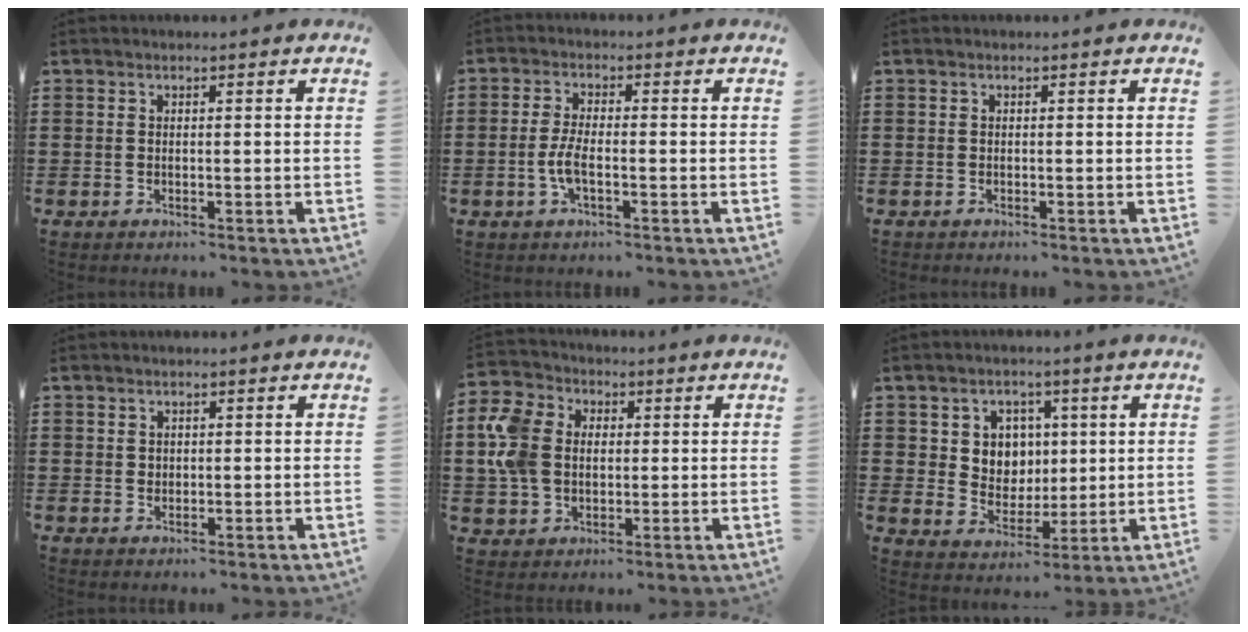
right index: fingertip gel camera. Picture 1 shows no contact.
{"total": 3.7, "force": [-1.2, 0.9, 3.4], "torque": [-0.081, -0.004, -0.028]}
{"total": 0.0}
{"total": 0.7, "force": [0.3, 0.6, 0.2], "torque": [-0.007, 0.000, 0.007]}
{"total": 8.6, "force": [1.1, 7.1, 4.7], "torque": [-0.143, 0.014, 0.015]}
{"total": 6.0, "force": [1.9, 5.4, 1.5], "torque": [-0.052, 0.009, 0.033]}